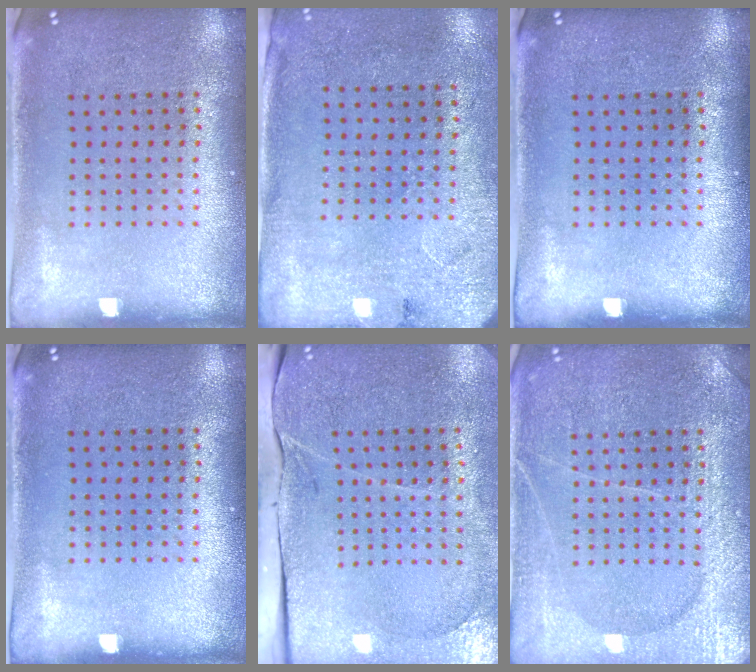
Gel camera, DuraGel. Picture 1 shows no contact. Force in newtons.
{"total": 2.7, "press": 2.2, "slide": 1.6}
{"total": 0.0}
{"total": 0.0}
{"total": 3.4, "press": 3.3, "slide": 0.9}
{"total": 3.6, "press": 3.6, "slide": 0.3}